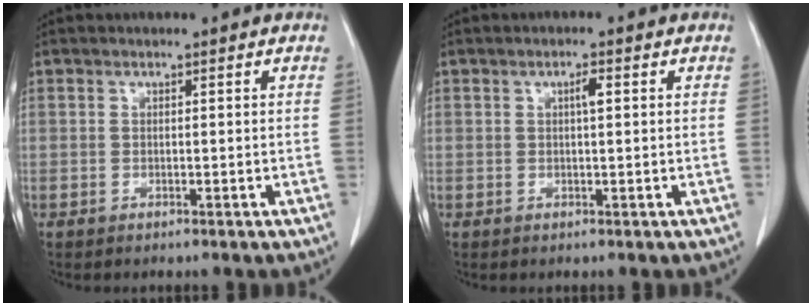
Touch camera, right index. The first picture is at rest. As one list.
[{"total": 1.6, "force": [0.4, 0.2, 1.5], "torque": [-0.027, 0.003, 0.006]}]